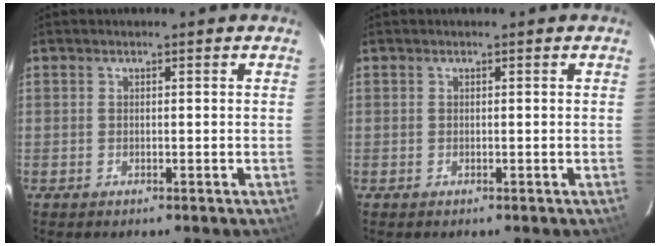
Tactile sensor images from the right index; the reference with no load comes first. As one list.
[{"total": 0.0}]